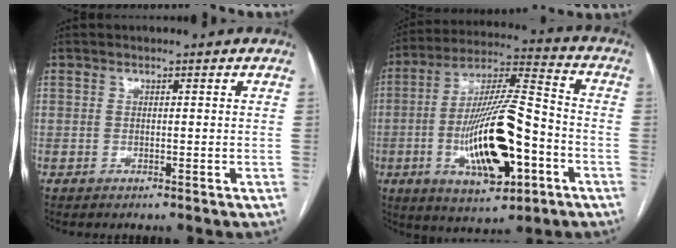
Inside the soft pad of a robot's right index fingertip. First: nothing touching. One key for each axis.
{"total": 18.3, "fx": -5.2, "fy": 4.7, "fz": 16.9, "tx": -0.320, "ty": 0.002, "tz": -0.078}